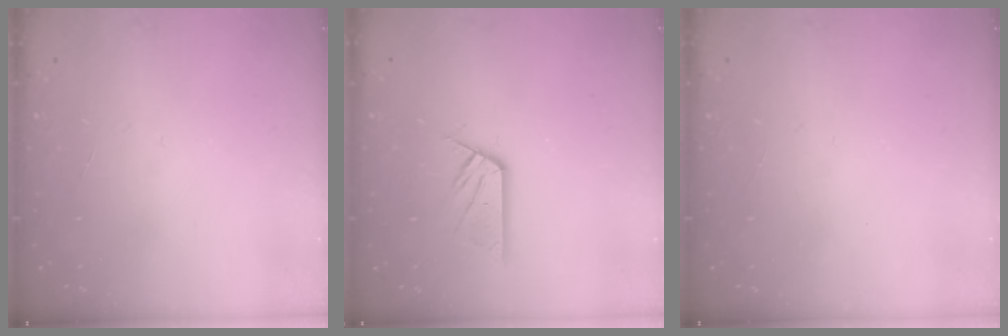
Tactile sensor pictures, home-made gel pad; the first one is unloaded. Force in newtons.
{"total": 8.1, "press": 8.0, "slide": 0.6}
{"total": 0.0}